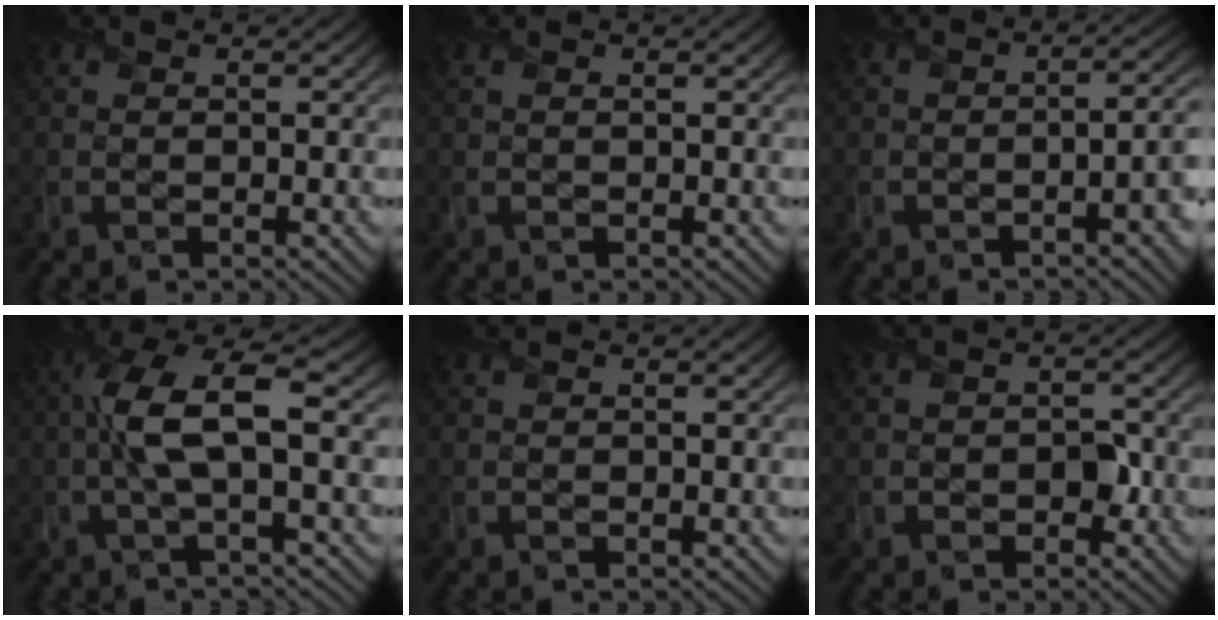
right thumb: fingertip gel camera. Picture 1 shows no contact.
{"total": 0.5, "force": [0.2, 0.0, 0.5], "torque": [-0.010, 0.005, 0.004]}
{"total": 4.4, "force": [-1.7, 1.6, 3.7], "torque": [-0.040, 0.001, -0.024]}
{"total": 8.5, "force": [0.1, 2.1, 8.3], "torque": [-0.168, 0.019, -0.004]}
{"total": 0.0}
{"total": 2.3, "force": [-0.9, 1.7, 1.2], "torque": [-0.016, -0.002, -0.013]}